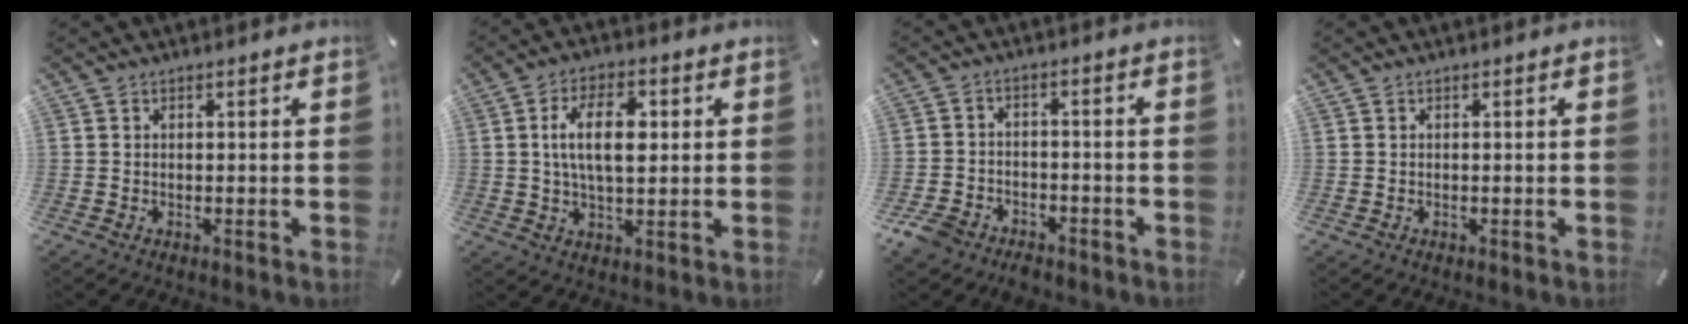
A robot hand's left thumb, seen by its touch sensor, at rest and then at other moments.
{"total": 11.5, "force": [1.9, 5.9, 9.6], "torque": [-0.182, 0.001, 0.026]}
{"total": 6.1, "force": [-4.6, 3.7, 1.7], "torque": [-0.044, 0.026, -0.092]}
{"total": 0.0}